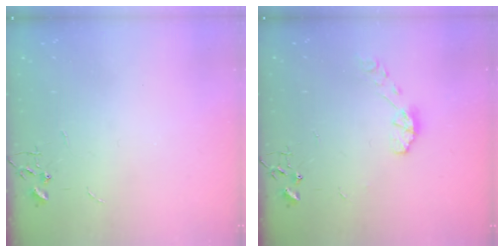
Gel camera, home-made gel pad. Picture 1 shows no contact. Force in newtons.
{"total": 5.8, "press": 5.8, "slide": 0.1}